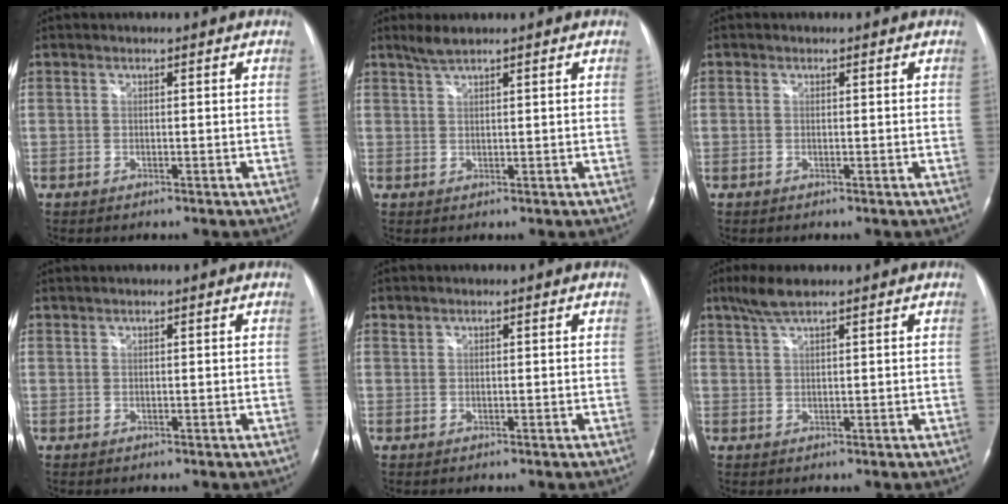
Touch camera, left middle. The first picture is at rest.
{"total": 2.2, "force": [1.9, -0.1, 1.1], "torque": [-0.029, 0.006, 0.043]}
{"total": 0.0}
{"total": 0.8, "force": [0.8, -0.1, 0.2], "torque": [-0.007, 0.010, 0.020]}
{"total": 0.5, "force": [0.5, 0.1, 0.0], "torque": [-0.005, 0.005, 0.011]}
{"total": 3.9, "force": [2.9, 0.3, 2.5], "torque": [-0.061, 0.009, 0.061]}